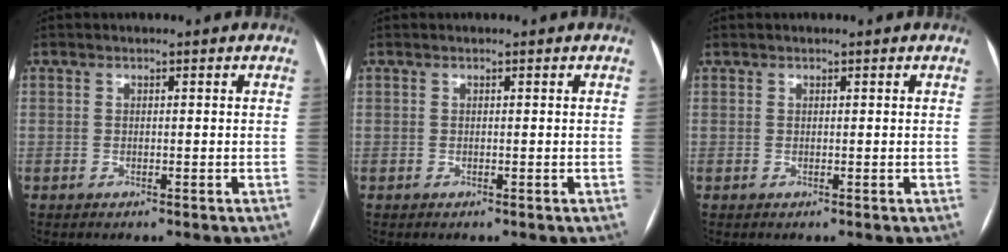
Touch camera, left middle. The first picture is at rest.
{"total": 0.0}
{"total": 0.0}